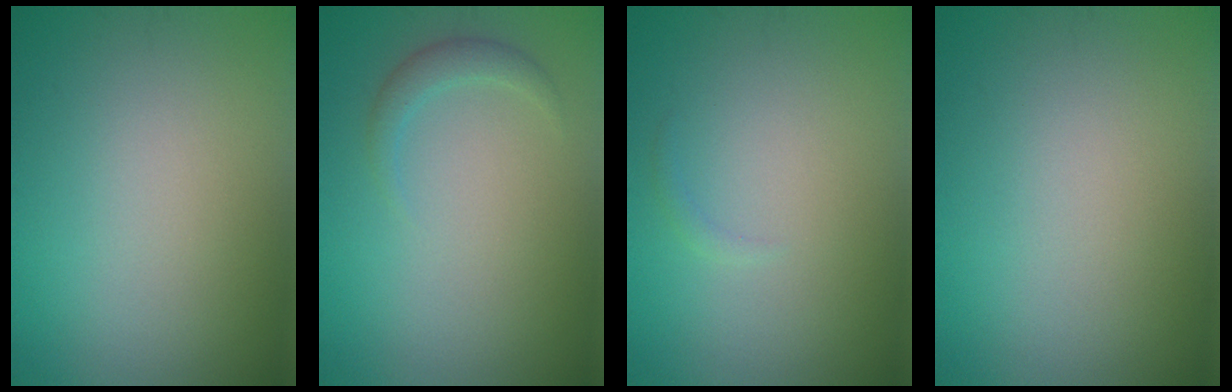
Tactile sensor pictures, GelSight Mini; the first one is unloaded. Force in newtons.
{"total": 1.5, "press": 1.5, "slide": 0.1}
{"total": 0.5, "press": 0.5, "slide": 0.1}
{"total": 0.0}